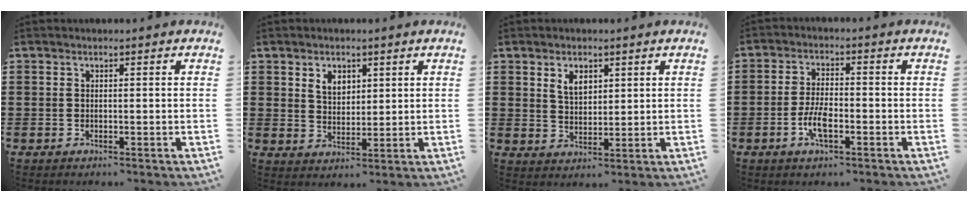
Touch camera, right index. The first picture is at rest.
{"total": 3.7, "force": [2.1, 2.5, 1.7], "torque": [-0.043, 0.011, 0.037]}
{"total": 3.8, "force": [2.1, 2.3, 2.1], "torque": [-0.049, 0.009, 0.038]}
{"total": 4.9, "force": [-1.8, 1.9, 4.2], "torque": [-0.099, -0.002, -0.041]}